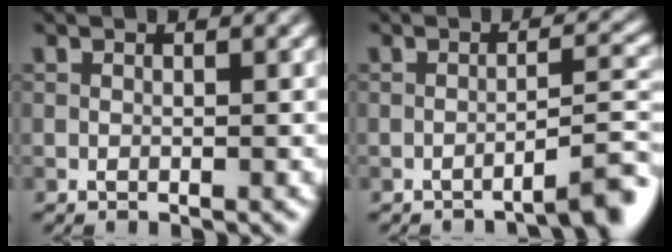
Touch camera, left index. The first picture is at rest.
{"total": 3.2, "force": [-2.4, 0.2, 2.1], "torque": [-0.022, 0.018, -0.045]}